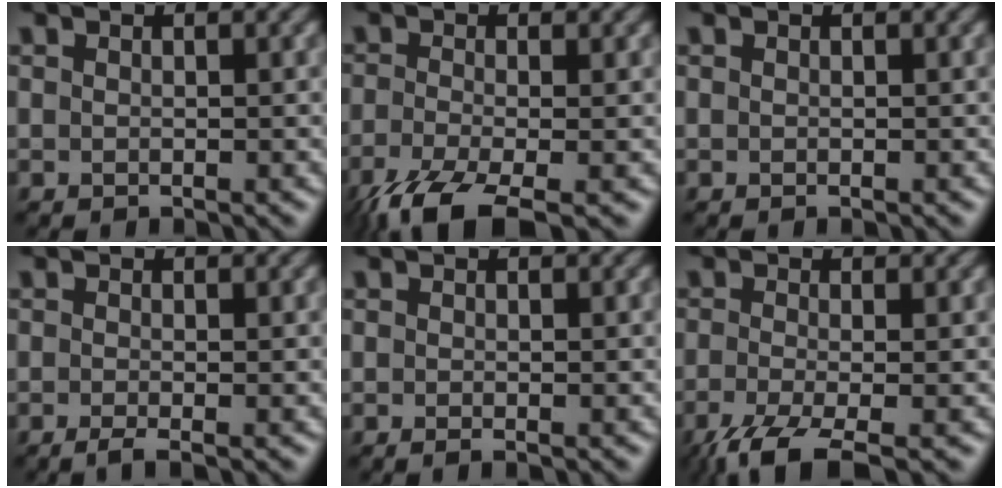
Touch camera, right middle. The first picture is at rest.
{"total": 6.7, "force": [-4.2, 2.0, 4.8], "torque": [-0.103, -0.021, -0.087]}
{"total": 0.0}
{"total": 1.6, "force": [-0.8, 0.3, 1.3], "torque": [-0.022, -0.007, -0.019]}
{"total": 0.7, "force": [-0.3, 0.1, 0.7], "torque": [-0.011, -0.008, -0.004]}
{"total": 5.3, "force": [-3.2, 1.4, 4.0], "torque": [-0.077, -0.014, -0.068]}